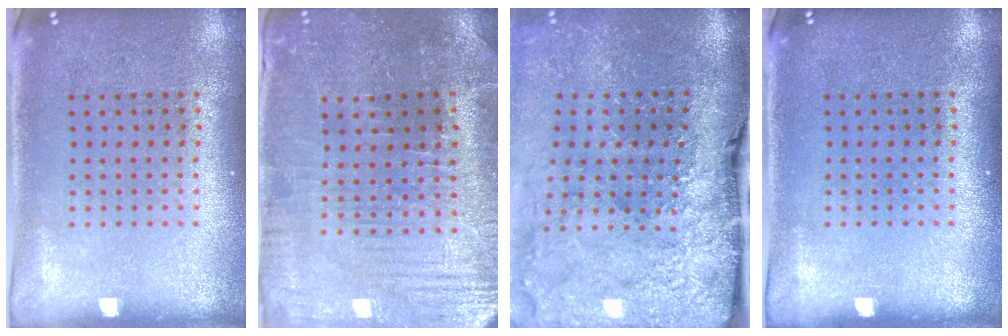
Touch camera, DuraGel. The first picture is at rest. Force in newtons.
{"total": 1.6, "press": 1.6, "slide": 0.4}
{"total": 4.6, "press": 3.6, "slide": 2.9}
{"total": 0.0}